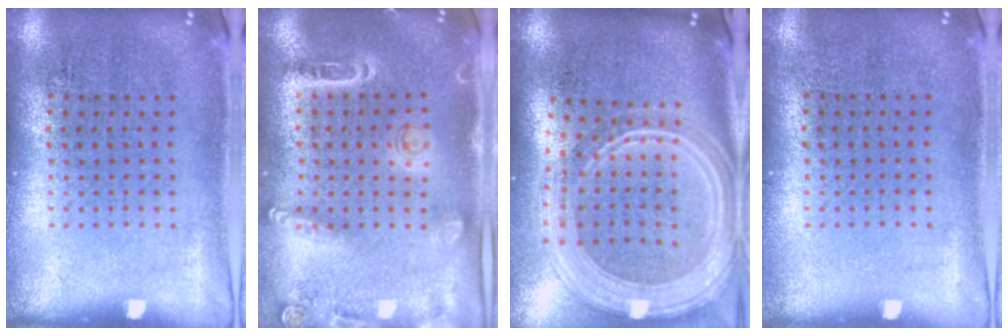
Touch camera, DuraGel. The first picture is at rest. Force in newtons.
{"total": 1.6, "press": 1.5, "slide": 0.6}
{"total": 3.0, "press": 2.4, "slide": 1.7}
{"total": 0.0}